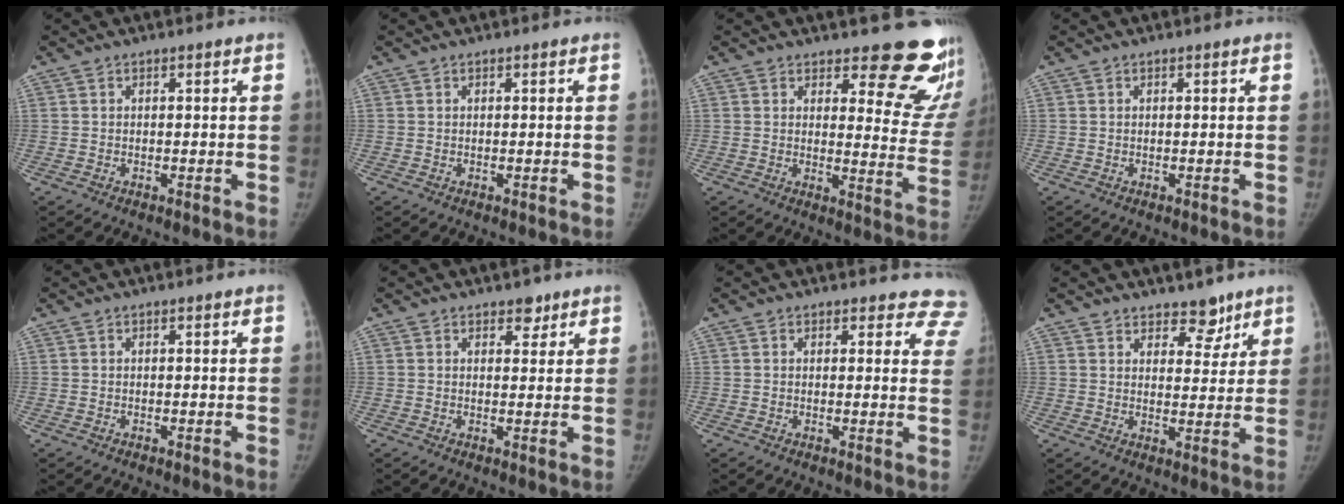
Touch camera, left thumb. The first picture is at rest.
{"total": 0.0}
{"total": 15.3, "force": [13.2, 5.2, 5.8], "torque": [-0.013, -0.125, 0.135]}
{"total": 0.0}
{"total": 0.0}
{"total": 2.7, "force": [1.9, 1.6, 1.0], "torque": [0.005, -0.010, 0.025]}
{"total": 8.6, "force": [7.9, 3.4, 0.2], "torque": [0.063, -0.038, 0.047]}
{"total": 5.5, "force": [4.3, 3.0, 1.7], "torque": [0.012, -0.029, 0.065]}